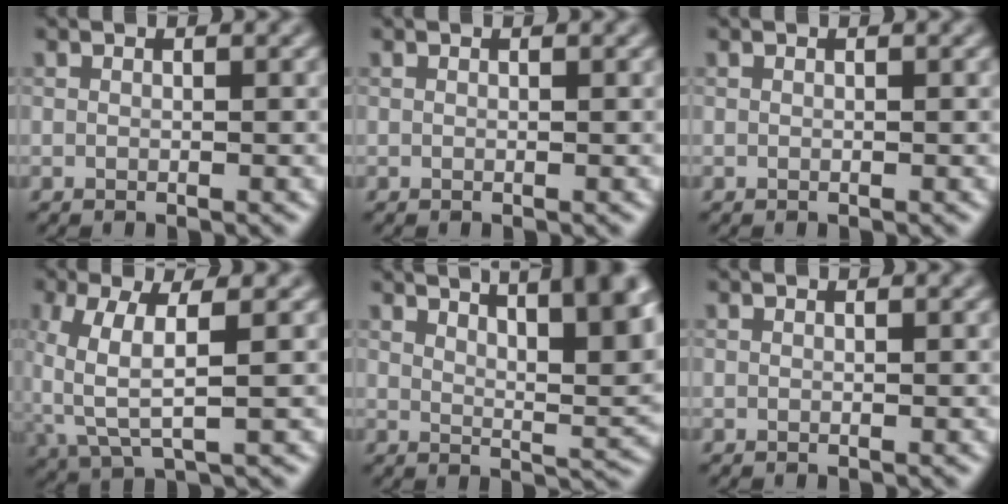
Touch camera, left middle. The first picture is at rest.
{"total": 0.0}
{"total": 0.0}
{"total": 5.0, "force": [-0.1, 1.8, 4.6], "torque": [-0.122, -0.001, 0.008]}
{"total": 9.9, "force": [5.5, 3.2, 7.7], "torque": [-0.064, 0.025, 0.074]}
{"total": 0.0}